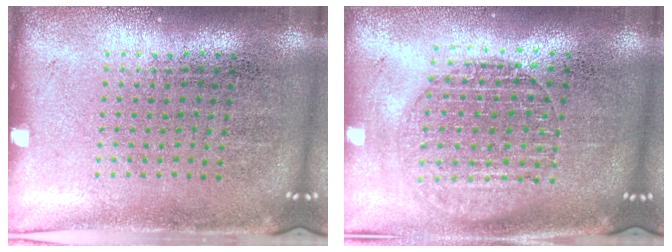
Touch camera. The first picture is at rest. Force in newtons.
{"total": 1.6, "press": 1.4, "slide": 0.8}